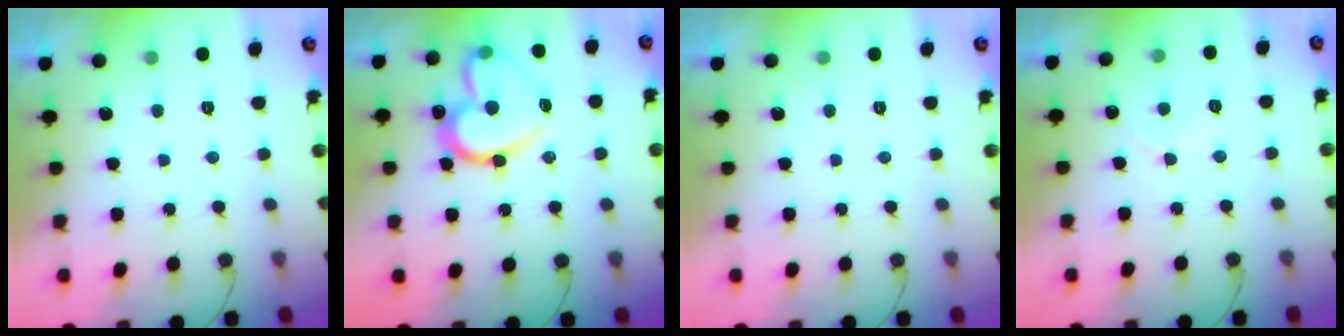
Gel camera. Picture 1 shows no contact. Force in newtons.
{"total": 19.0, "press": 19.0, "slide": 1.8}
{"total": 0.0}
{"total": 4.6, "press": 4.6, "slide": 0.5}